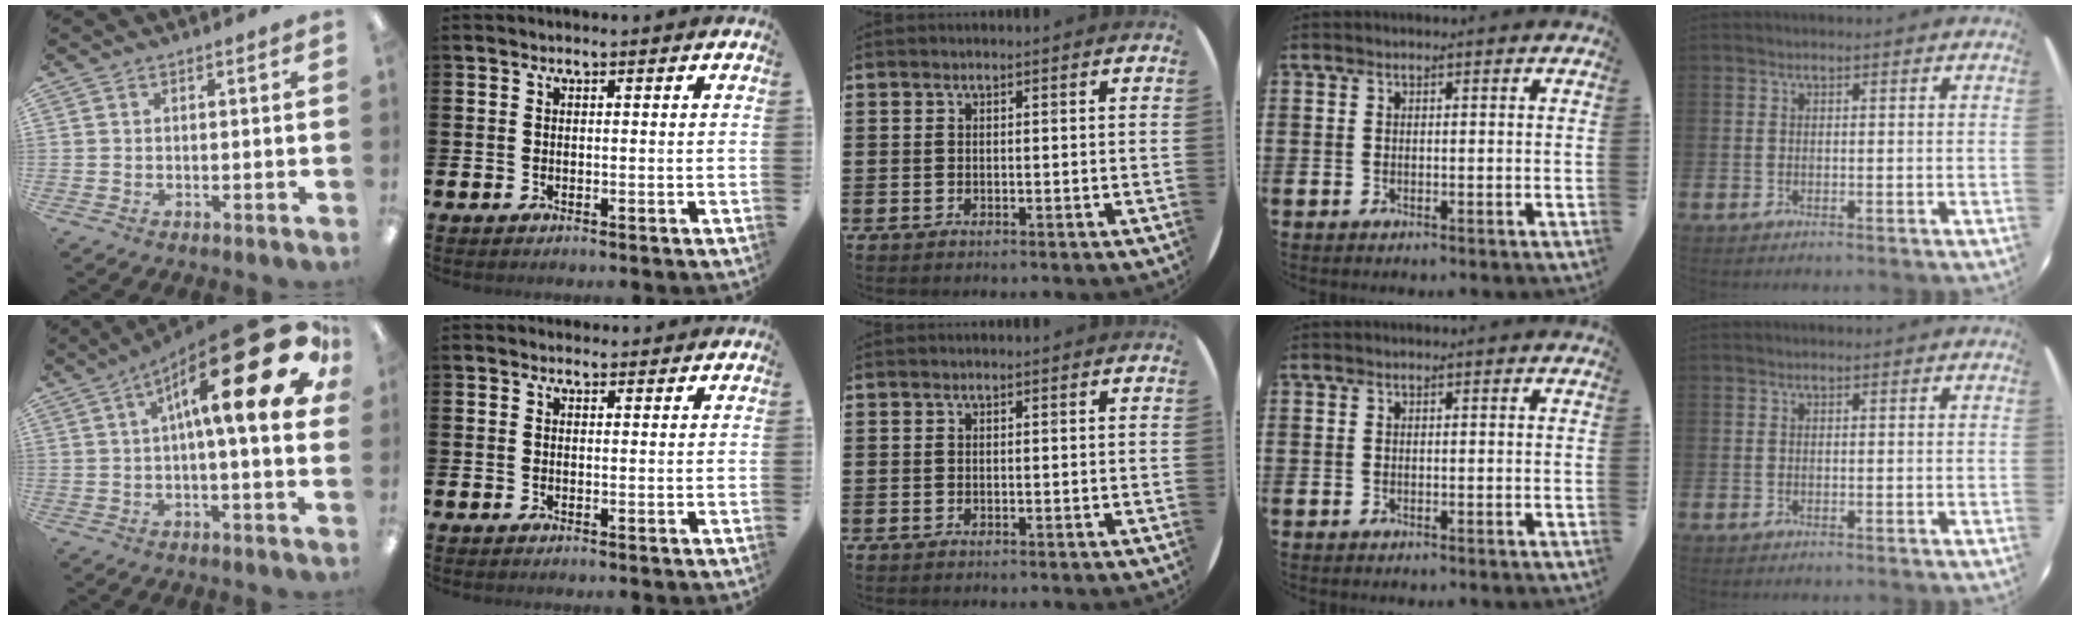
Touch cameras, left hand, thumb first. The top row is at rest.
{"thumb": {"total": 25.3, "force": [9.1, 6.5, 22.7], "torque": [-0.349, -0.053, 0.140]}, "index": {"total": 1.2, "force": [1.0, 0.6, 0.1], "torque": [0.015, -0.001, 0.015]}}